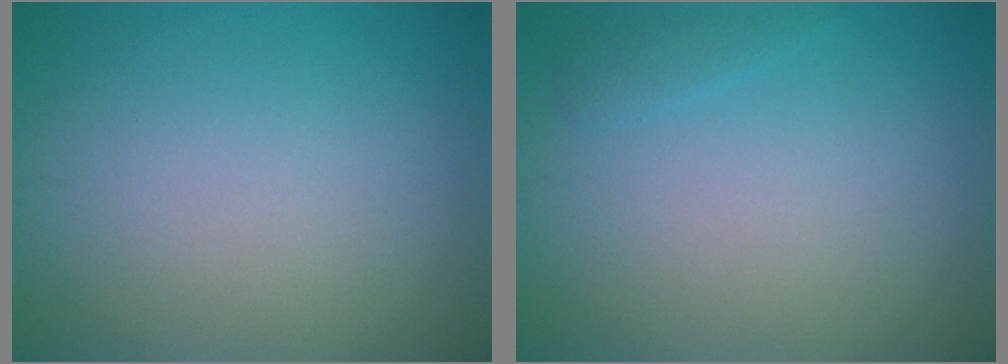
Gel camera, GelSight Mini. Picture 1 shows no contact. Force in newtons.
{"total": 0.9, "press": 0.9, "slide": 0.1}